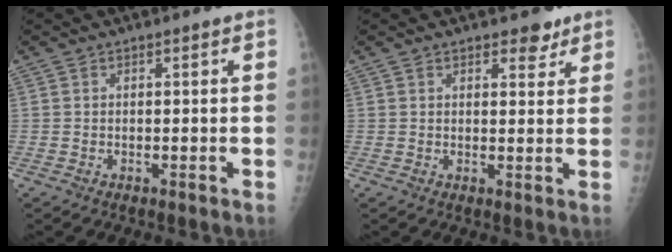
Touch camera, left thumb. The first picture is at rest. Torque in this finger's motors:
{"motor_torque": [0.23, 0.42, -0.02, -0.16, 0.05]}